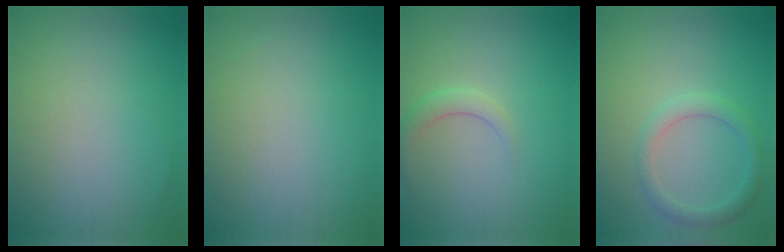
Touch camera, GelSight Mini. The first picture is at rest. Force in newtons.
{"total": 0.0}
{"total": 1.8, "press": 1.8, "slide": 0.1}
{"total": 2.4, "press": 2.4, "slide": 0.1}